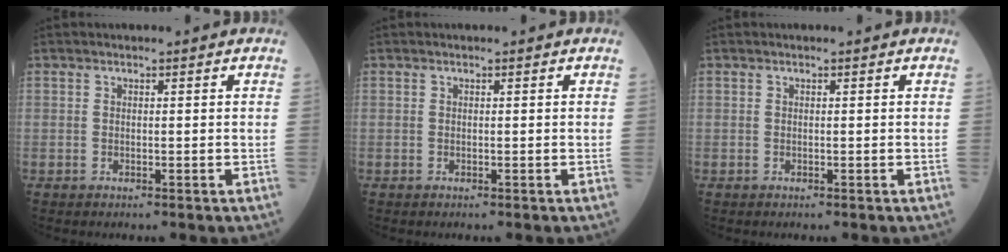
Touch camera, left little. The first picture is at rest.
{"total": 0.0}
{"total": 0.0}